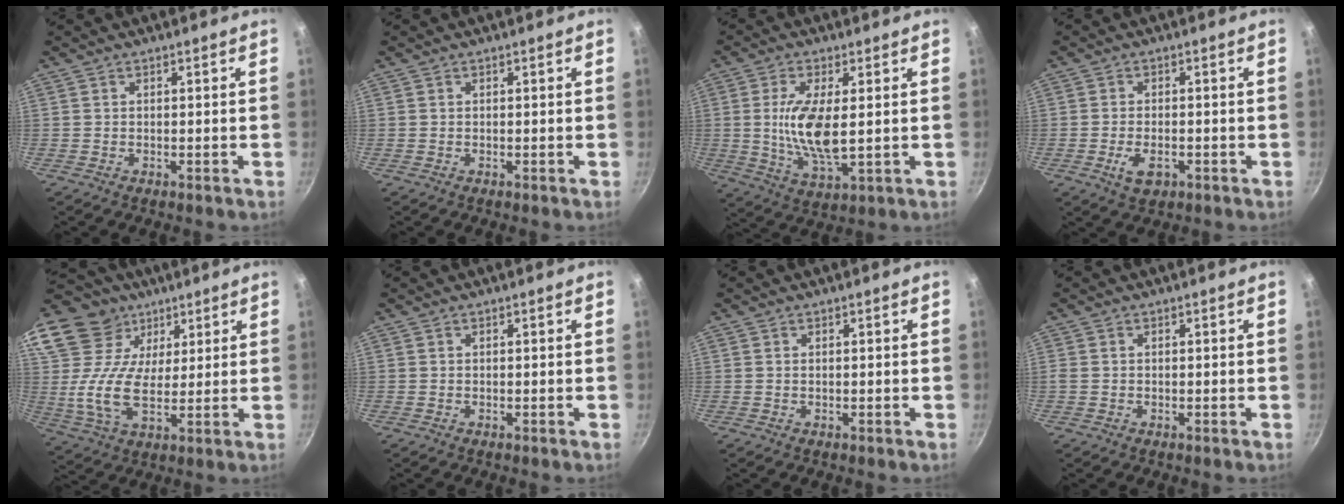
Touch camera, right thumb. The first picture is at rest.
{"total": 0.0}
{"total": 11.1, "force": [0.8, 4.2, 10.3], "torque": [-0.200, -0.014, 0.018]}
{"total": 4.6, "force": [-1.7, 2.6, 3.5], "torque": [-0.060, 0.007, -0.025]}
{"total": 21.9, "force": [11.1, 14.4, 12.3], "torque": [-0.253, -0.016, 0.201]}
{"total": 0.0}
{"total": 0.0}
{"total": 0.8, "force": [0.0, 0.7, 0.4], "torque": [-0.008, 0.001, -0.001]}